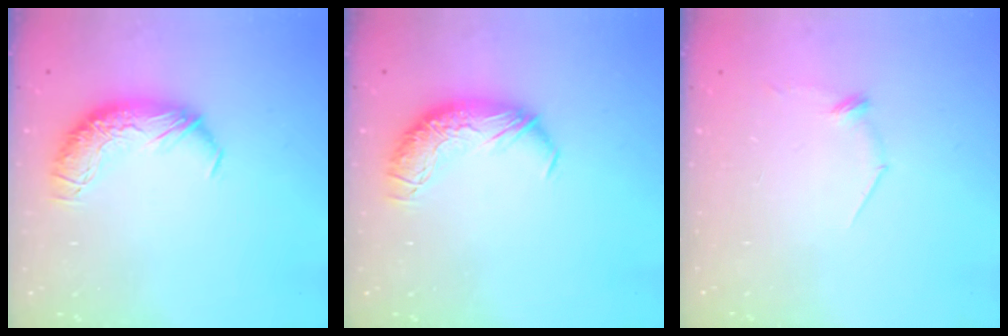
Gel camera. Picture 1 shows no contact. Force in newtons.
{"total": 0.0}
{"total": 8.1, "press": 8.1, "slide": 0.6}